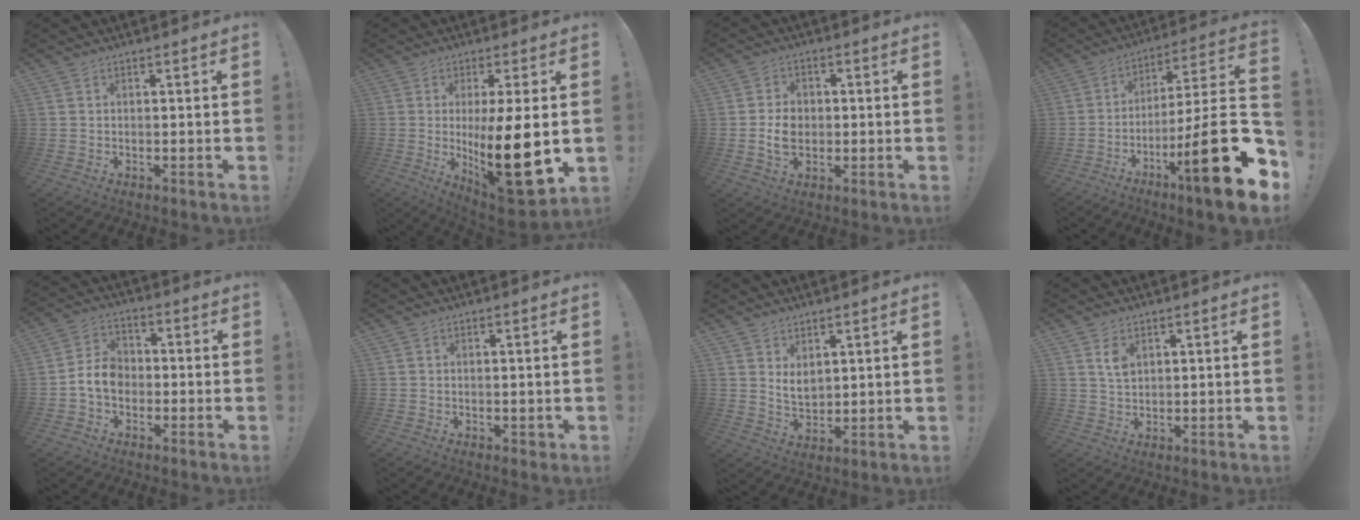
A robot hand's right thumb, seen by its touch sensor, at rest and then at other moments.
{"total": 19.4, "force": [-0.9, 4.6, 18.8], "torque": [-0.303, -0.026, -0.007]}
{"total": 6.7, "force": [-0.7, 5.2, 4.2], "torque": [-0.058, 0.001, -0.014]}
{"total": 23.3, "force": [-8.8, 3.2, 21.3], "torque": [-0.326, 0.032, -0.143]}
{"total": 8.3, "force": [-2.2, 6.4, 4.8], "torque": [-0.086, 0.016, -0.038]}
{"total": 1.4, "force": [0.3, 1.1, 0.8], "torque": [0.002, -0.004, 0.003]}
{"total": 5.2, "force": [3.5, 2.9, 2.6], "torque": [-0.032, -0.025, 0.063]}
{"total": 4.5, "force": [2.1, 3.0, 2.7], "torque": [-0.029, -0.011, 0.033]}